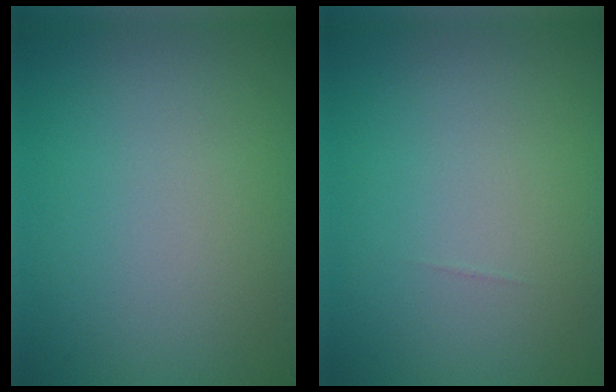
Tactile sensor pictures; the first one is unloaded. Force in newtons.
{"total": 0.0}